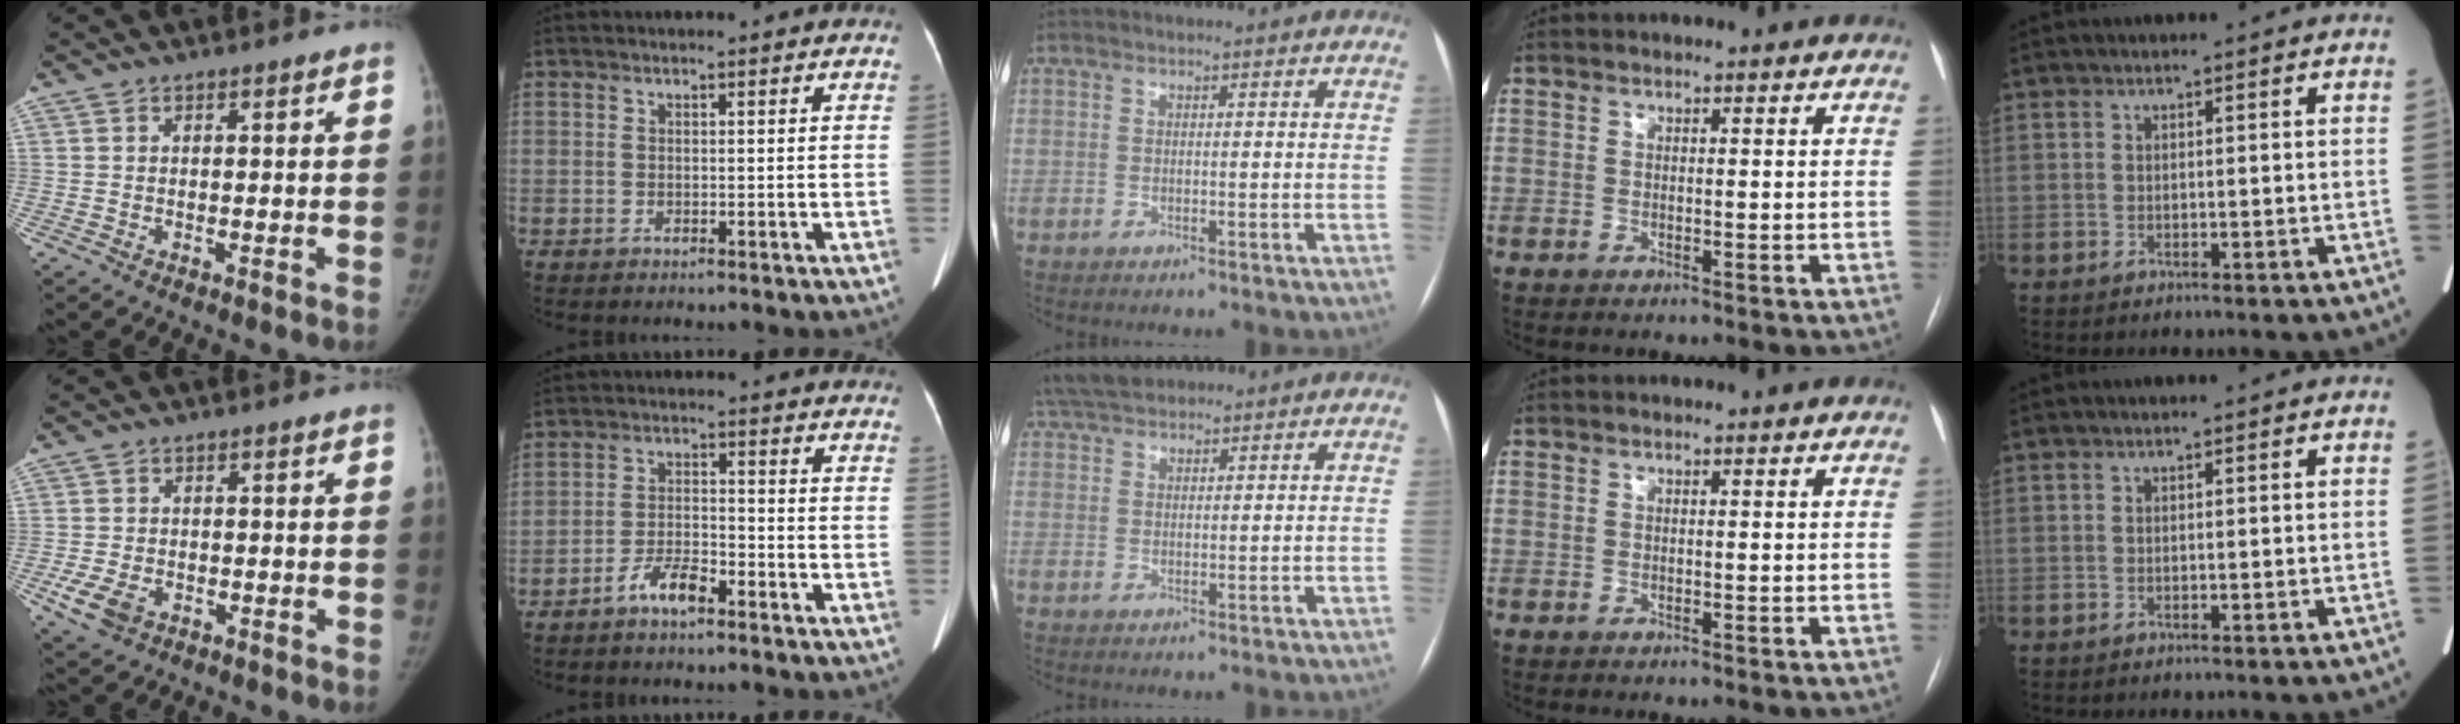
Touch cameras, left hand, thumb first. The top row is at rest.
{"thumb": {"total": 5.4, "force": [-2.3, 3.8, 3.1], "torque": [-0.059, 0.004, -0.036]}, "index": {"total": 4.7, "force": [-3.5, 1.2, 2.9], "torque": [-0.062, 0.004, -0.065]}, "middle": {"total": 6.4, "force": [5.4, 2.2, 2.5], "torque": [-0.051, 0.028, 0.104]}}